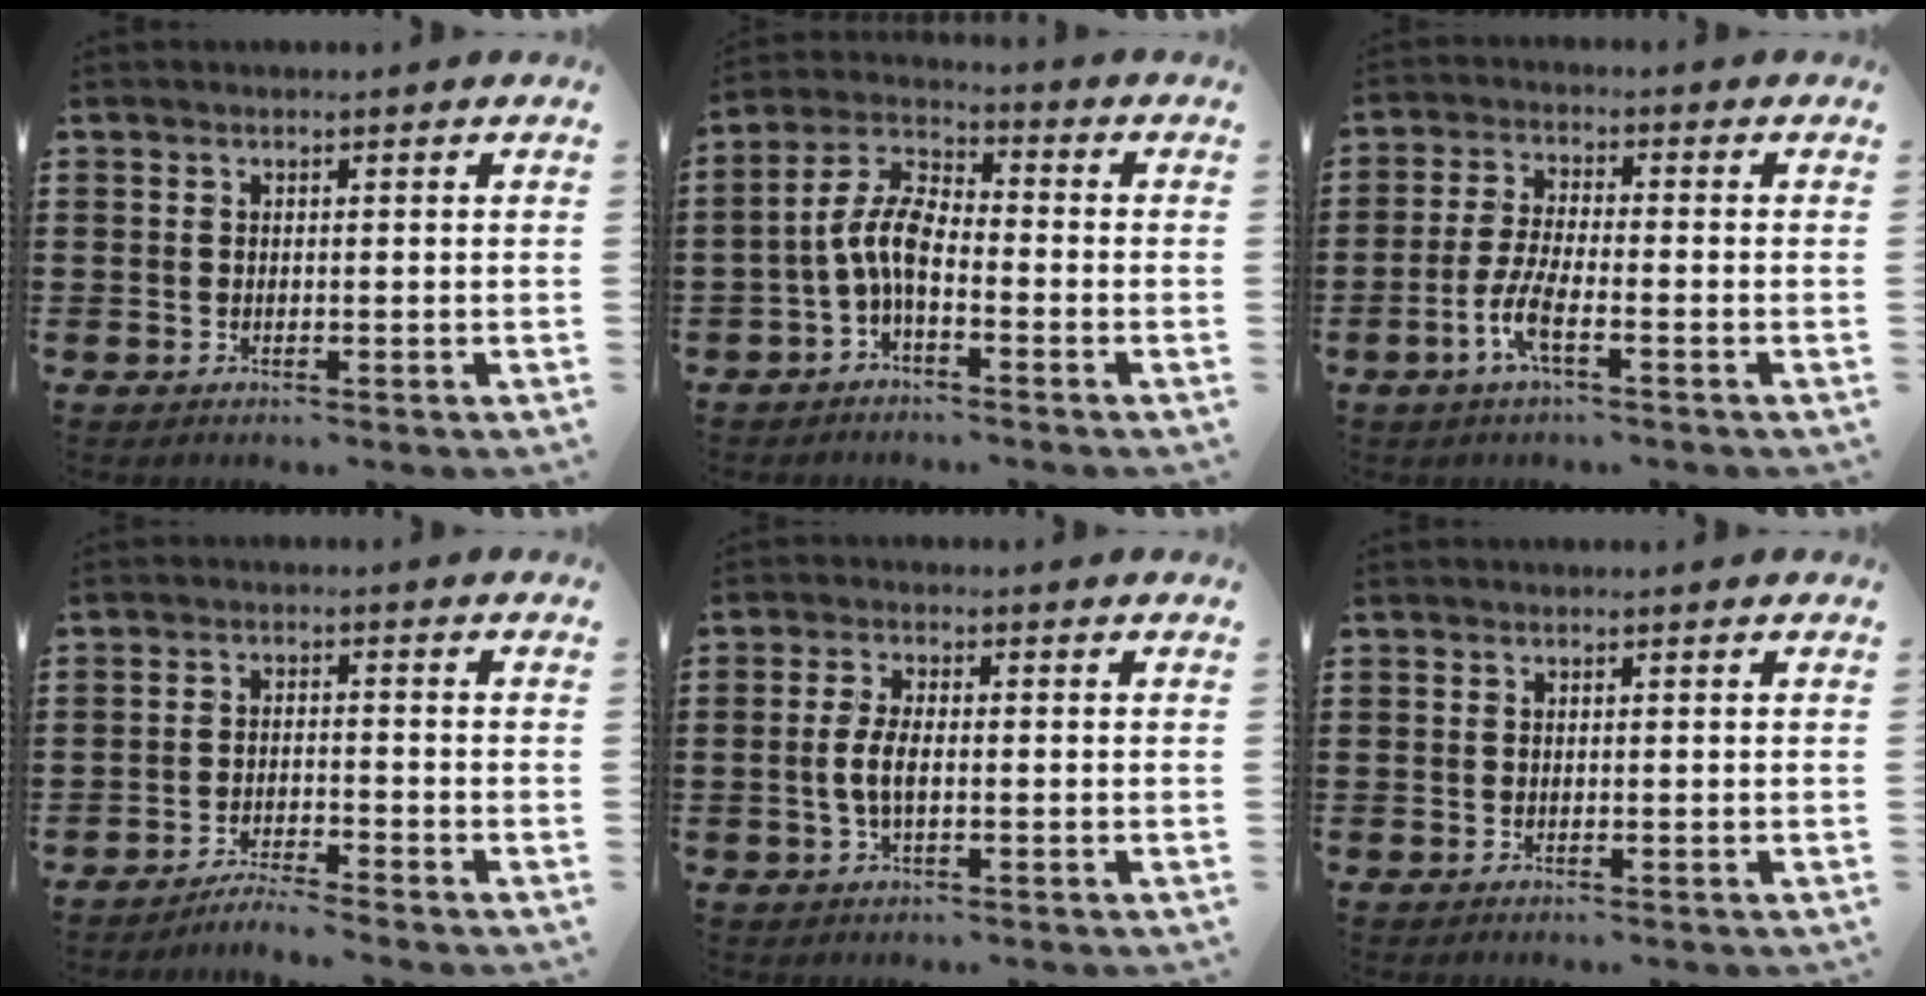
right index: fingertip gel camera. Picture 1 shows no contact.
{"total": 6.8, "force": [-2.0, 3.0, 5.8], "torque": [-0.139, 0.001, -0.044]}
{"total": 3.8, "force": [-1.6, 0.8, 3.4], "torque": [-0.077, -0.005, -0.035]}
{"total": 3.0, "force": [-2.9, -0.2, 0.5], "torque": [-0.011, 0.002, -0.060]}
{"total": 3.8, "force": [-0.5, 1.4, 3.5], "torque": [-0.084, -0.003, -0.016]}
{"total": 0.0}